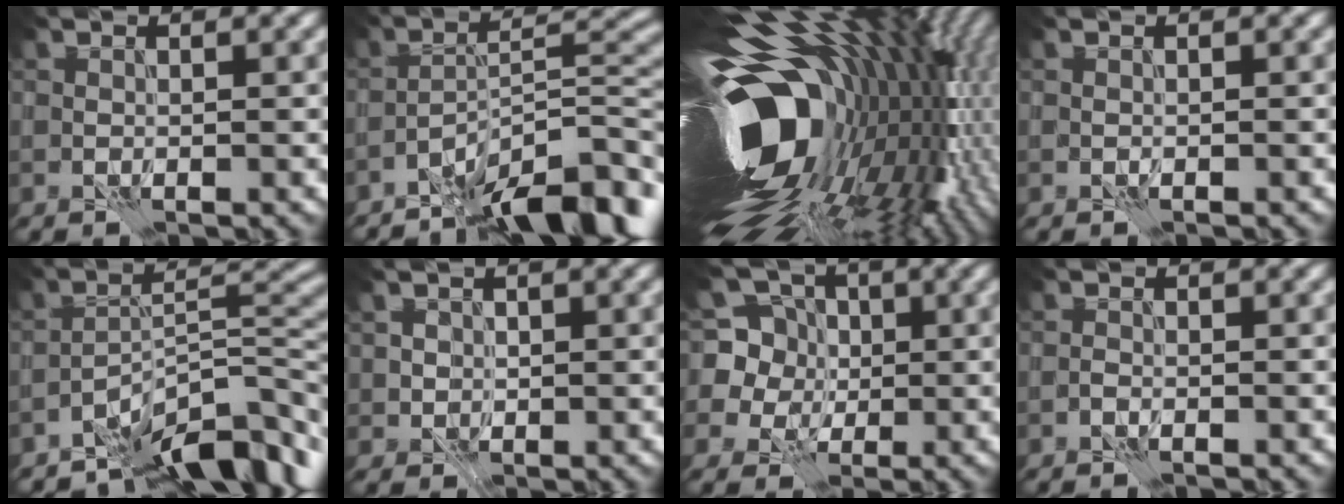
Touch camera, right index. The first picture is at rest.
{"total": 8.9, "force": [-6.3, 2.3, 5.8], "torque": [-0.073, 0.012, -0.114]}
{"total": 19.3, "force": [-0.1, 11.2, 15.7], "torque": [-0.279, -0.040, 0.009]}
{"total": 0.0}
{"total": 9.1, "force": [-6.9, 2.8, 5.3], "torque": [-0.054, 0.007, -0.130]}
{"total": 1.6, "force": [0.6, 1.5, 0.3], "torque": [0.001, 0.000, 0.009]}
{"total": 8.3, "force": [1.9, 7.6, 2.7], "torque": [-0.059, 0.036, 0.012]}
{"total": 0.5, "force": [-0.5, 0.1, 0.1], "torque": [-0.001, 0.005, -0.011]}